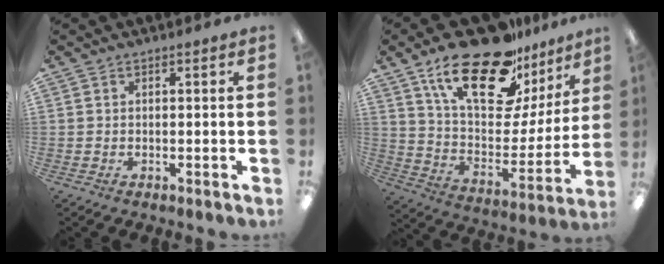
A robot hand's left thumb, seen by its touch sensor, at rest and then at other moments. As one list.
[{"total": 25.4, "force": [17.3, 10.7, 15.2], "torque": [-0.243, -0.108, 0.298]}]